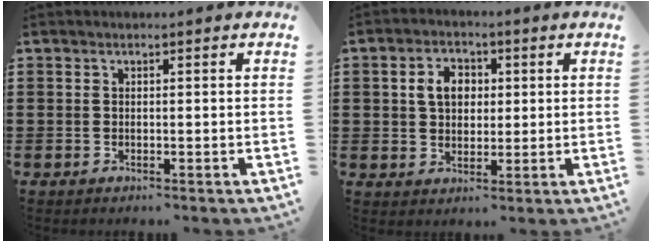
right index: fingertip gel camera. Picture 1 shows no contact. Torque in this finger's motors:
{"motor_torque": [0.61, -0.47, 0.15, 0.10]}